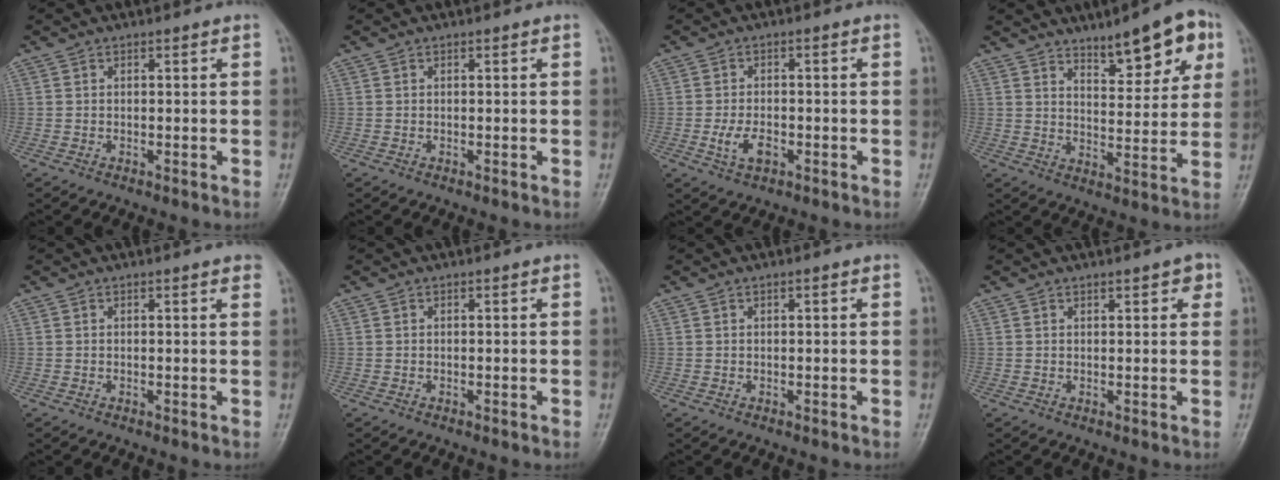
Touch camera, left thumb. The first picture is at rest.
{"total": 0.0}
{"total": 4.5, "force": [-1.6, 2.5, 3.4], "torque": [-0.065, 0.006, -0.026]}
{"total": 12.1, "force": [7.2, 4.2, 8.8], "torque": [-0.091, -0.030, 0.106]}
{"total": 1.8, "force": [1.3, 0.3, 1.2], "torque": [-0.012, 0.001, 0.009]}
{"total": 0.0}
{"total": 0.6, "force": [0.2, 0.2, 0.5], "torque": [-0.009, 0.001, 0.003]}
{"total": 2.5, "force": [1.5, 1.0, 1.8], "torque": [-0.013, -0.003, 0.017]}